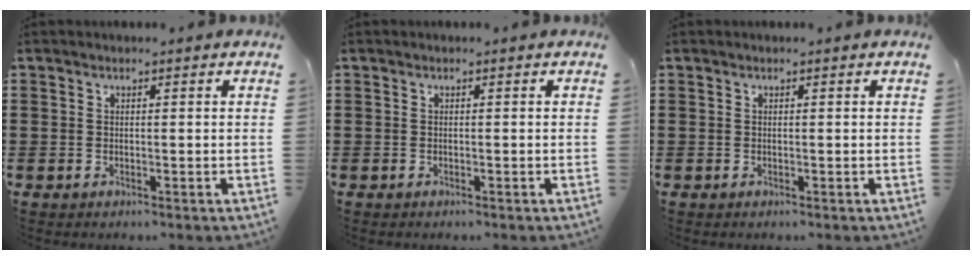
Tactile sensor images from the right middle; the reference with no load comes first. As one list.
[{"total": 0.0}, {"total": 0.0}]